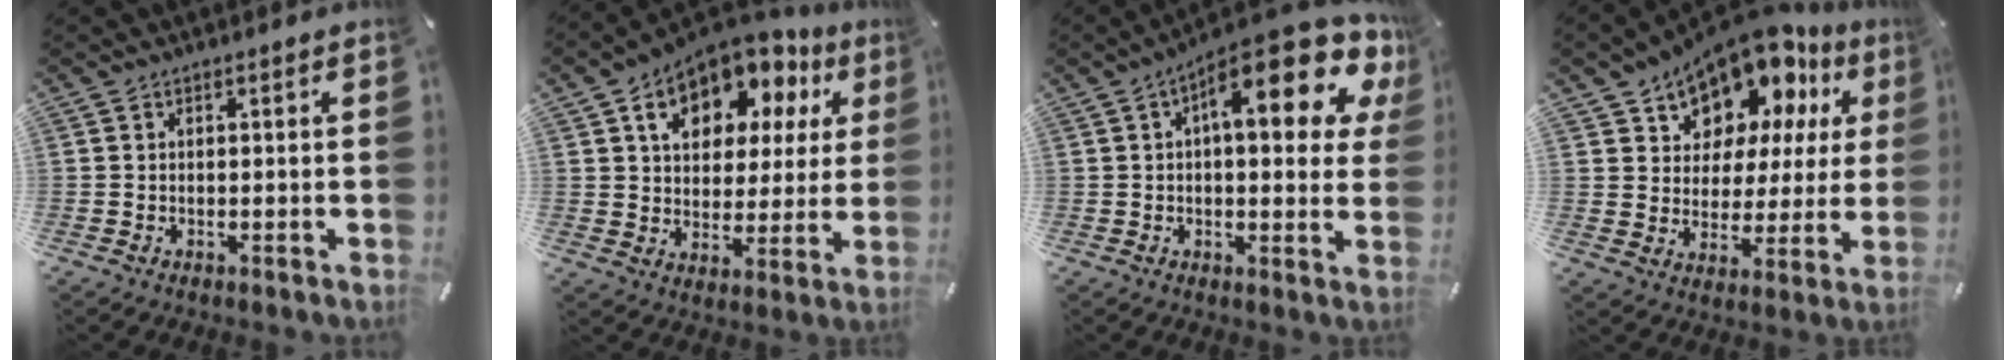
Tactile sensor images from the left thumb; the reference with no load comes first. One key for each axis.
{"total": 13.4, "fx": 7.6, "fy": 9.0, "fz": 6.5, "tx": -0.107, "ty": -0.048, "tz": 0.133}
{"total": 17.2, "fx": 7.8, "fy": 6.2, "fz": 14.0, "tx": -0.192, "ty": -0.050, "tz": 0.122}
{"total": 13.5, "fx": 10.9, "fy": 7.1, "fz": 3.6, "tx": -0.073, "ty": -0.102, "tz": 0.192}